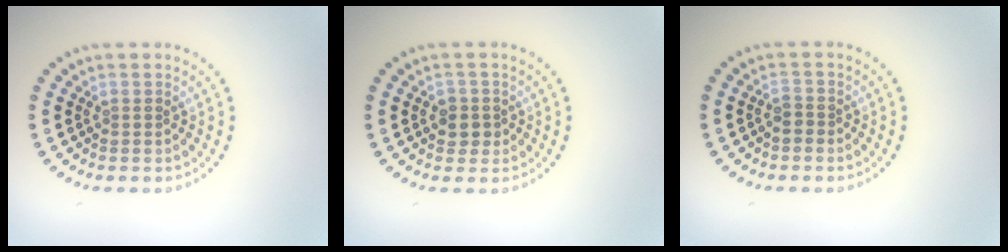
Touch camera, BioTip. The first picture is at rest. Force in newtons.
{"total": 1.7, "press": 1.6, "slide": 0.6}
{"total": 0.9, "press": 0.7, "slide": 0.6}